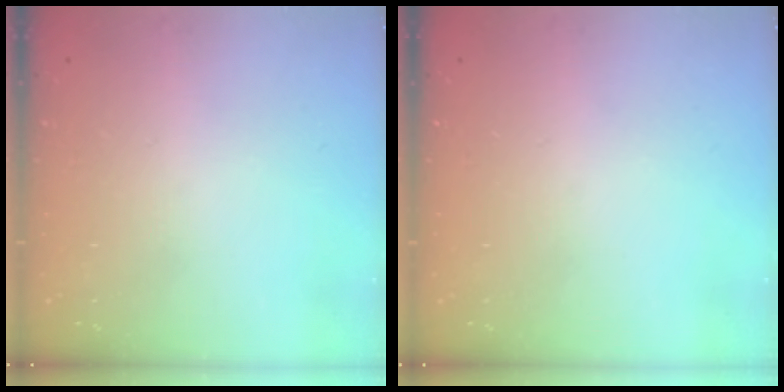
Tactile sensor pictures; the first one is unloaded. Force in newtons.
{"total": 0.0}